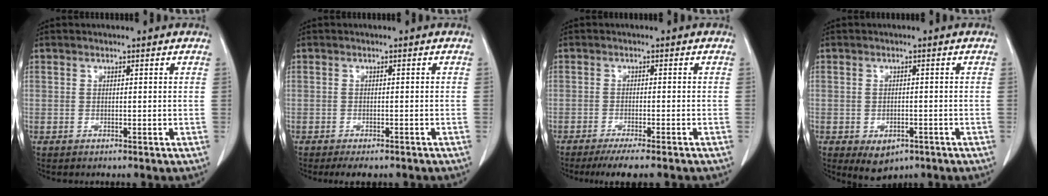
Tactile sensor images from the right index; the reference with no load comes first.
{"total": 3.9, "force": [-3.1, 1.4, 1.9], "torque": [-0.017, -0.005, -0.038]}
{"total": 6.8, "force": [-5.6, 0.1, 4.0], "torque": [-0.046, -0.013, -0.081]}
{"total": 4.0, "force": [-2.3, 2.5, 2.2], "torque": [-0.026, -0.003, -0.022]}